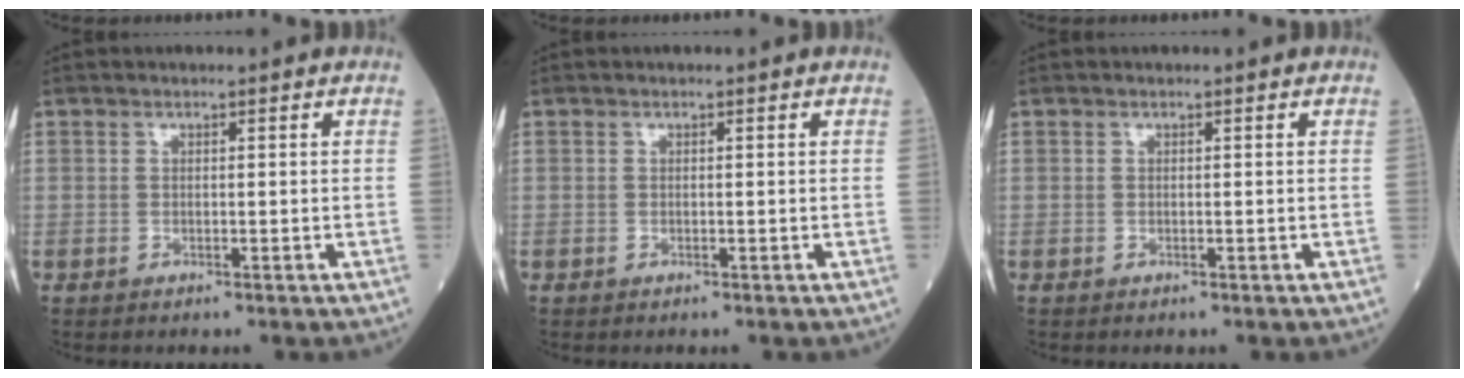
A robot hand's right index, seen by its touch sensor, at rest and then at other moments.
{"total": 0.0}
{"total": 0.0}